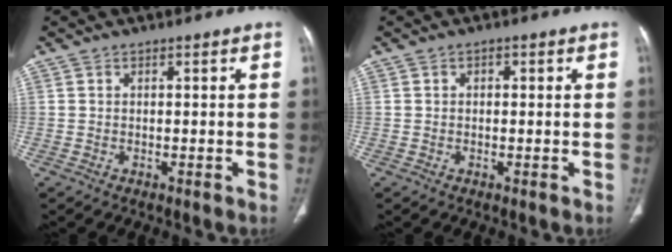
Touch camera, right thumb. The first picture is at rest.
{"total": 1.0, "force": [0.3, 0.7, 0.7], "torque": [-0.008, 0.002, 0.004]}